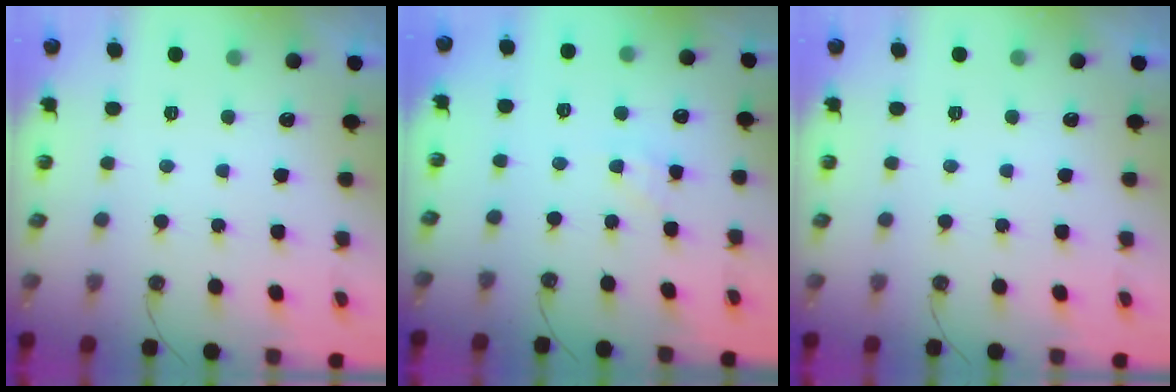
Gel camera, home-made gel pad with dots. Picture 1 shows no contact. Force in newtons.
{"total": 2.6, "press": 2.6, "slide": 0.4}
{"total": 0.0}